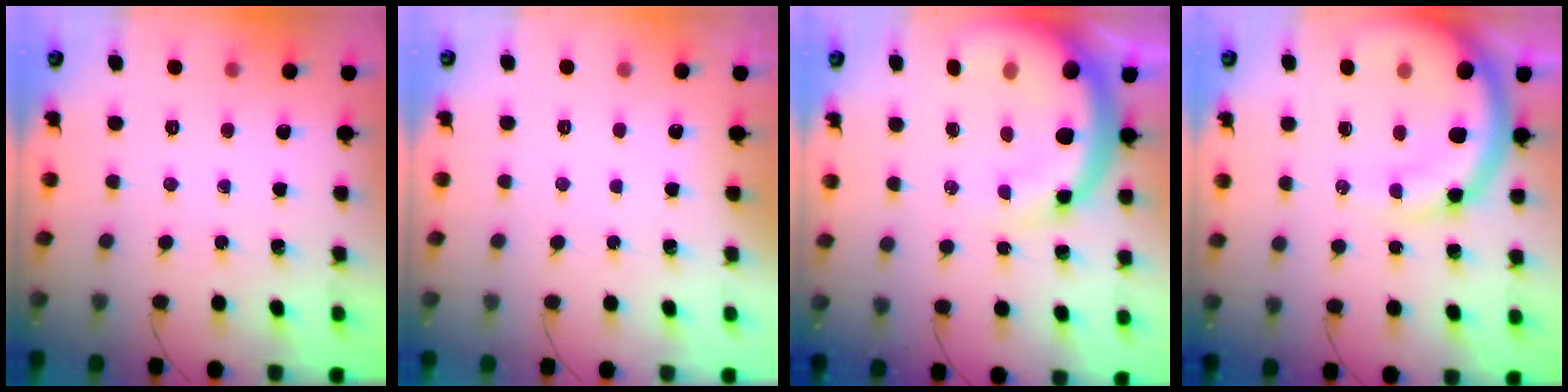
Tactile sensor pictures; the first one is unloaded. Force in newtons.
{"total": 2.8, "press": 2.8, "slide": 0.1}
{"total": 14.2, "press": 13.9, "slide": 3.0}
{"total": 13.6, "press": 13.1, "slide": 3.5}